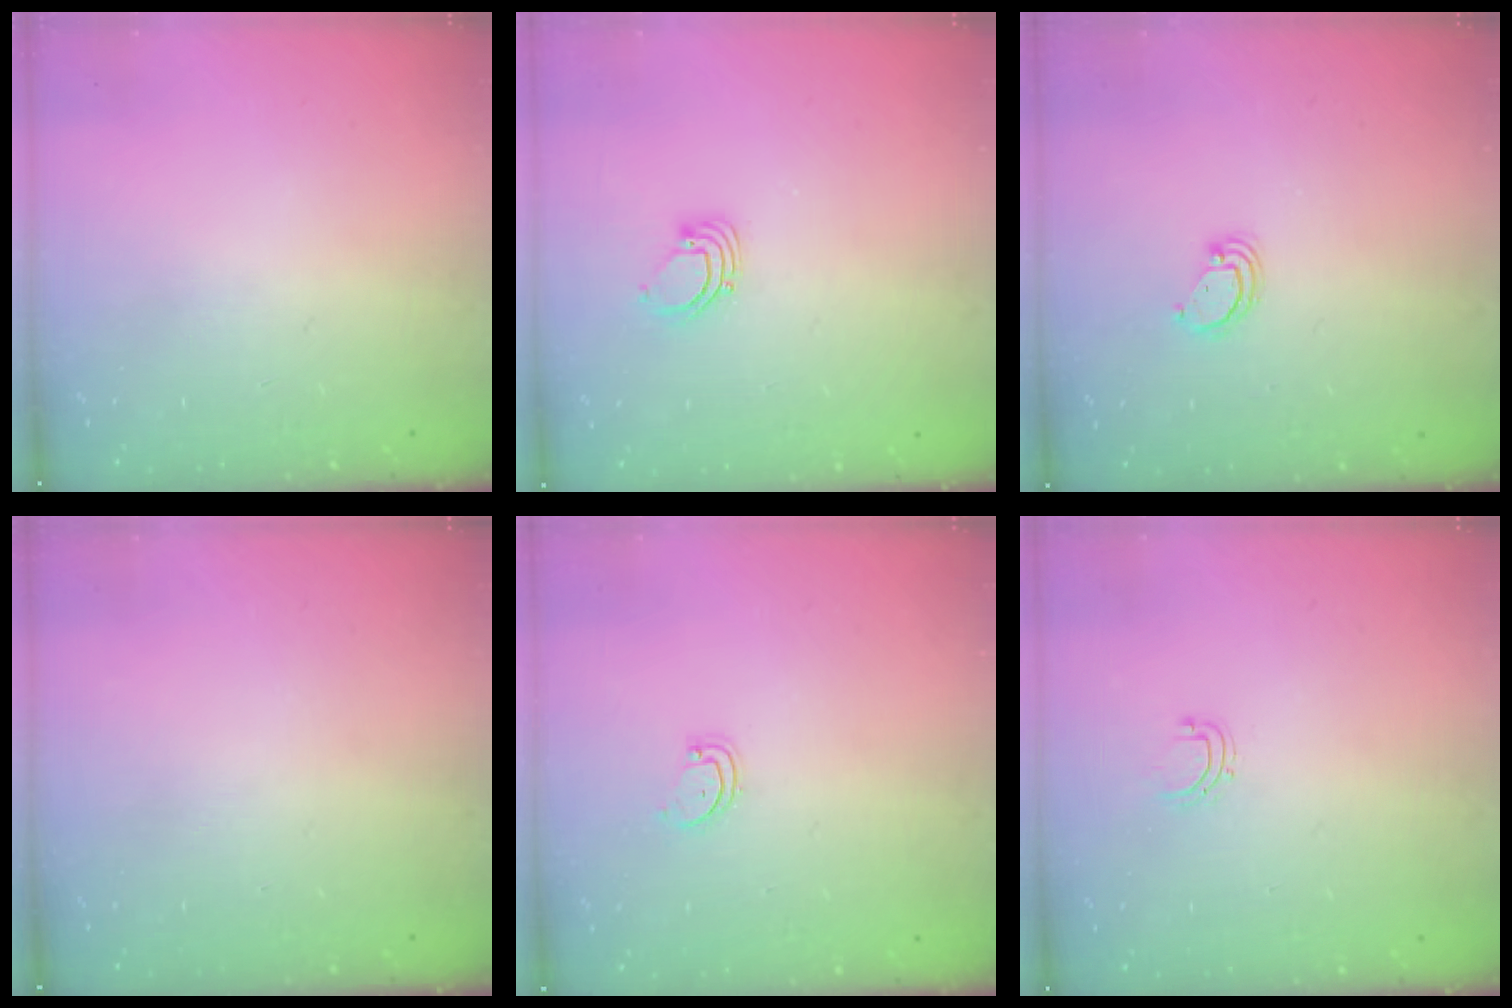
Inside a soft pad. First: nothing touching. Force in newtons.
{"total": 2.7, "press": 2.7, "slide": 0.1}
{"total": 2.8, "press": 2.8, "slide": 0.2}
{"total": 0.0}
{"total": 2.3, "press": 2.3, "slide": 0.1}
{"total": 3.8, "press": 3.8, "slide": 0.3}